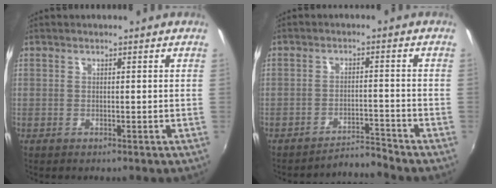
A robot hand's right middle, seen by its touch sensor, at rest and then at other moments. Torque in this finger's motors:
{"motor_torque": [-0.04, -0.21, -0.10, 0.00]}